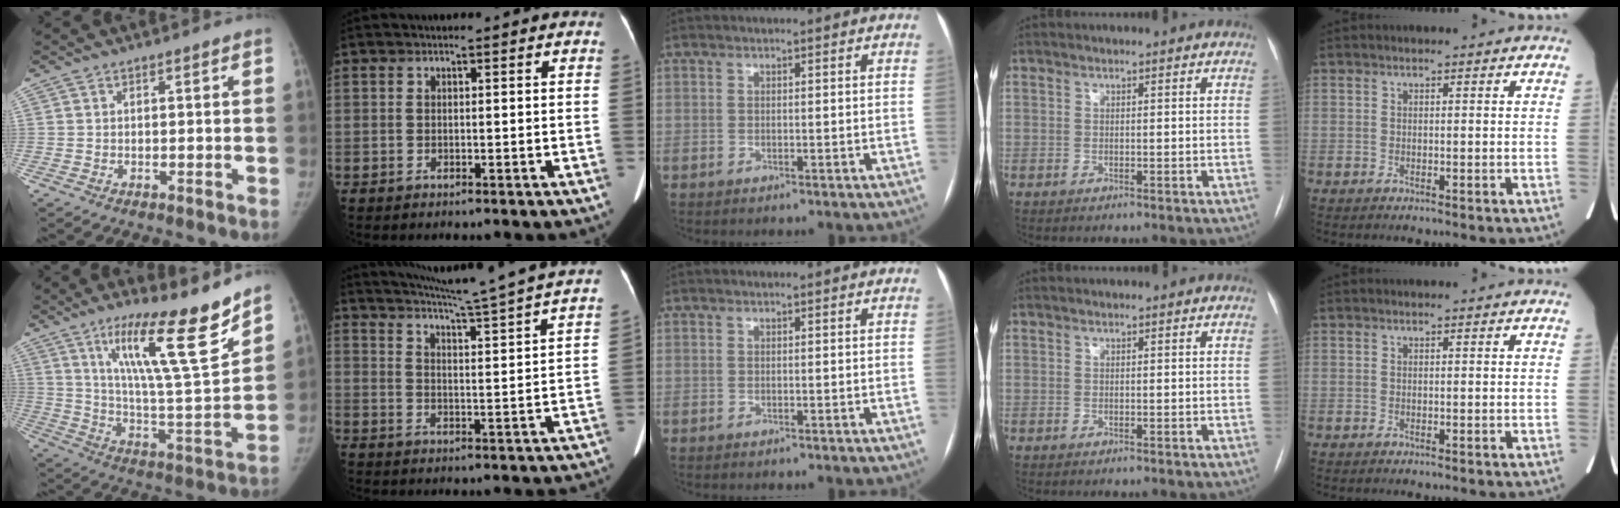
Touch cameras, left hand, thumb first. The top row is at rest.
{"thumb": {"total": 20.4, "force": [13.4, 2.7, 15.2], "torque": [-0.216, -0.083, 0.226]}, "index": {"total": 21.1, "force": [18.9, -2.3, 9.1], "torque": [-0.157, -0.052, 0.244]}}